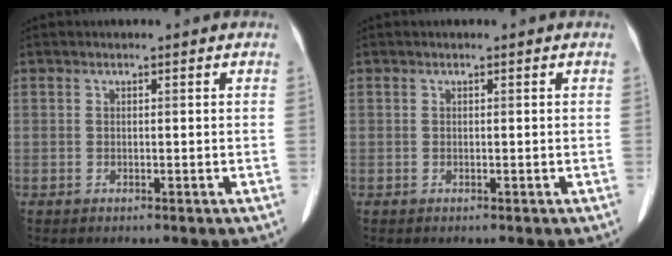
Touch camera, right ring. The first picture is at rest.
{"total": 0.0}